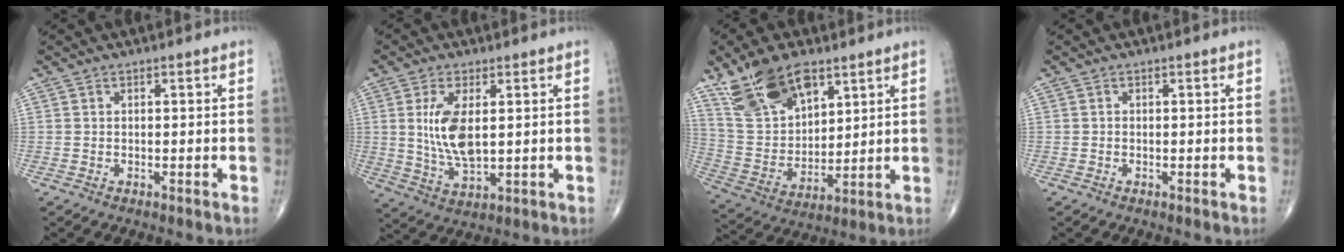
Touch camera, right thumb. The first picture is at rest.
{"total": 9.3, "force": [1.6, 4.1, 8.1], "torque": [-0.158, -0.015, 0.040]}
{"total": 16.0, "force": [9.9, 8.0, 9.7], "torque": [-0.153, -0.035, 0.201]}
{"total": 0.0}